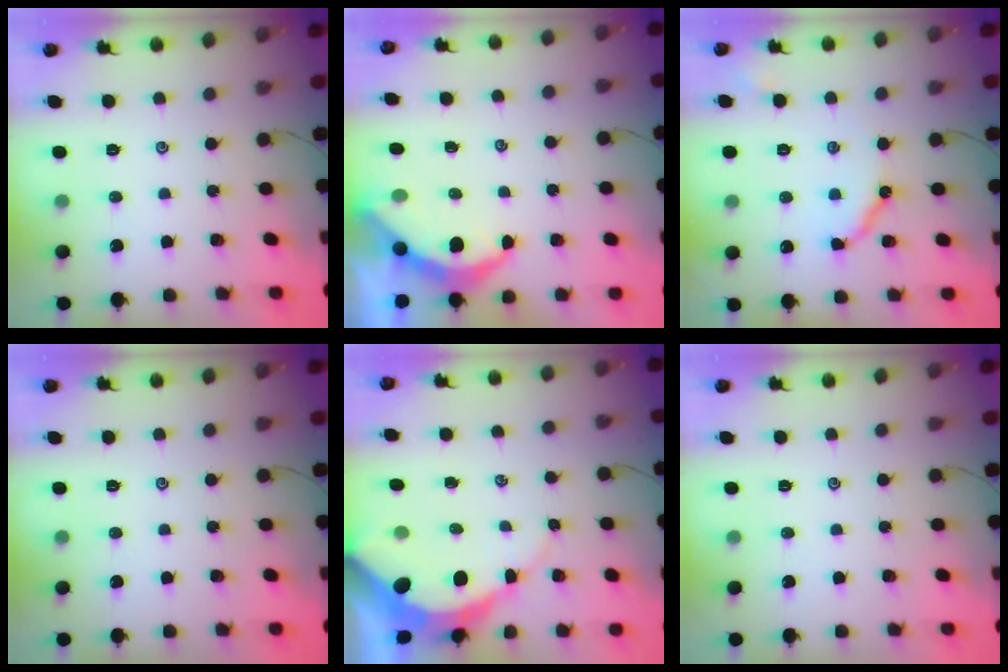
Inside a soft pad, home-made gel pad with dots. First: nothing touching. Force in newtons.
{"total": 6.1, "press": 6.1, "slide": 0.3}
{"total": 9.7, "press": 9.6, "slide": 1.0}
{"total": 0.0}
{"total": 9.3, "press": 9.2, "slide": 1.0}
{"total": 0.0}